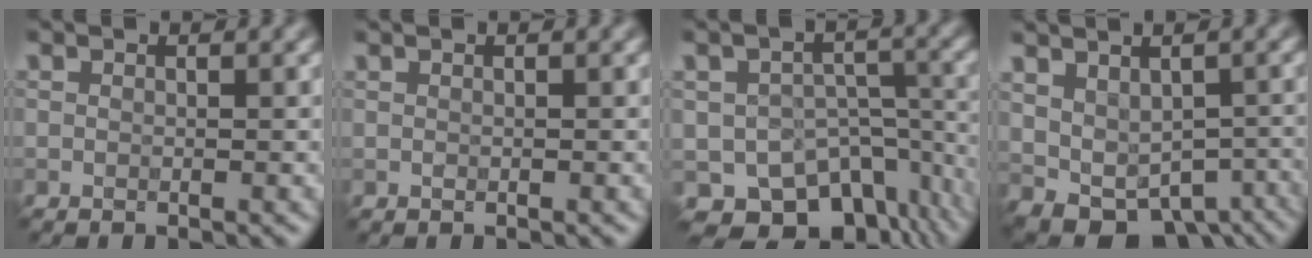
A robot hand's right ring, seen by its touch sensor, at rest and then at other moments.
{"total": 0.0}
{"total": 9.1, "force": [-6.2, 5.8, 3.4], "torque": [-0.038, -0.022, -0.070]}
{"total": 6.2, "force": [-1.8, 4.2, 4.2], "torque": [-0.059, -0.024, -0.001]}